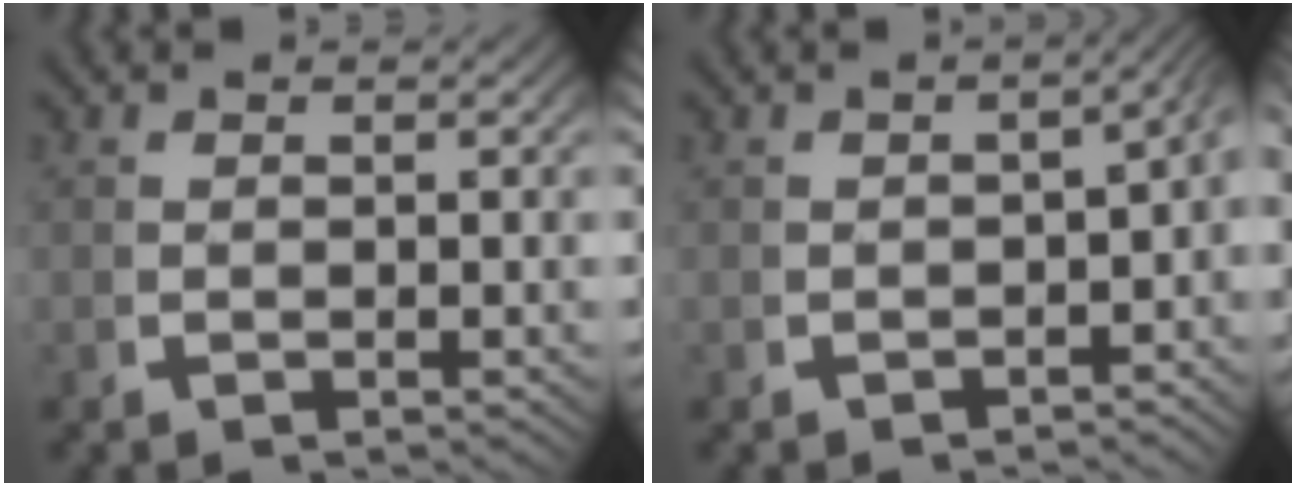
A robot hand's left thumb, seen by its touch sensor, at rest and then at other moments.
{"total": 4.5, "force": [-0.2, 2.9, 3.5], "torque": [-0.031, 0.020, -0.014]}